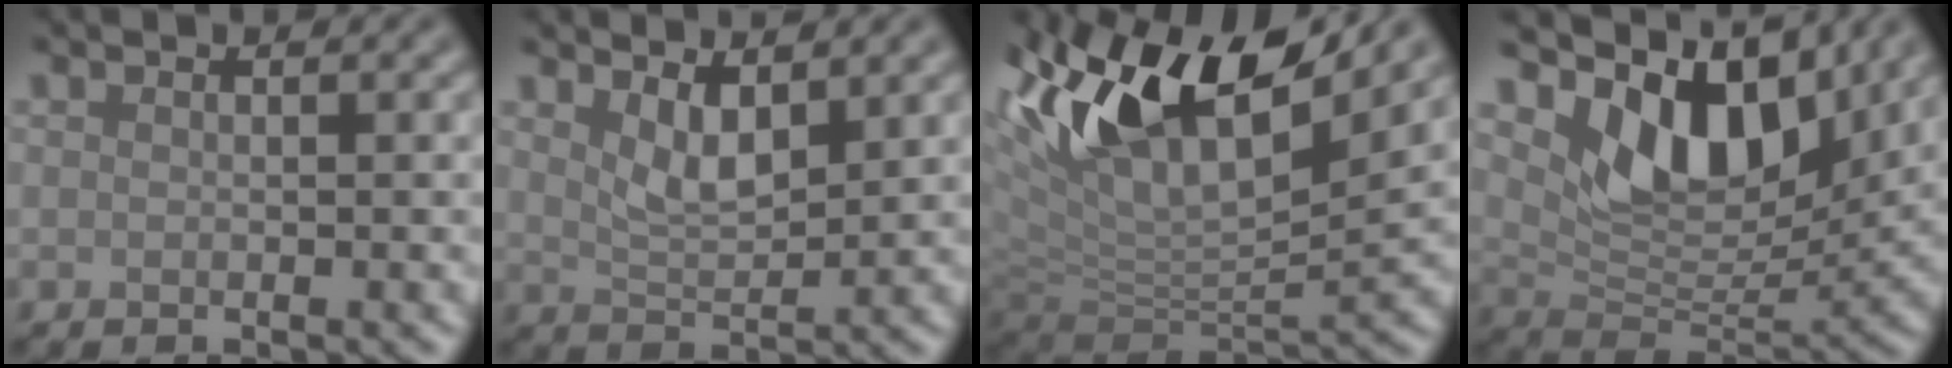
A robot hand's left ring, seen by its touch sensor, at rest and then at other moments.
{"total": 3.0, "force": [1.8, 1.0, 2.2], "torque": [-0.044, -0.011, 0.038]}
{"total": 13.0, "force": [6.6, 5.4, 9.7], "torque": [-0.189, 0.026, 0.121]}
{"total": 9.2, "force": [5.0, 4.8, 6.0], "torque": [-0.100, -0.009, 0.091]}